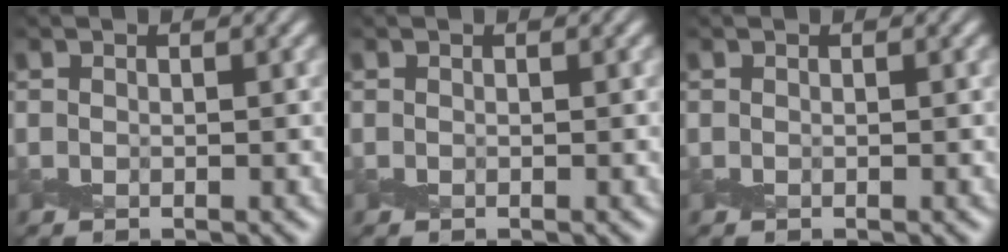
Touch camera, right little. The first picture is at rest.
{"total": 0.0}
{"total": 0.0}